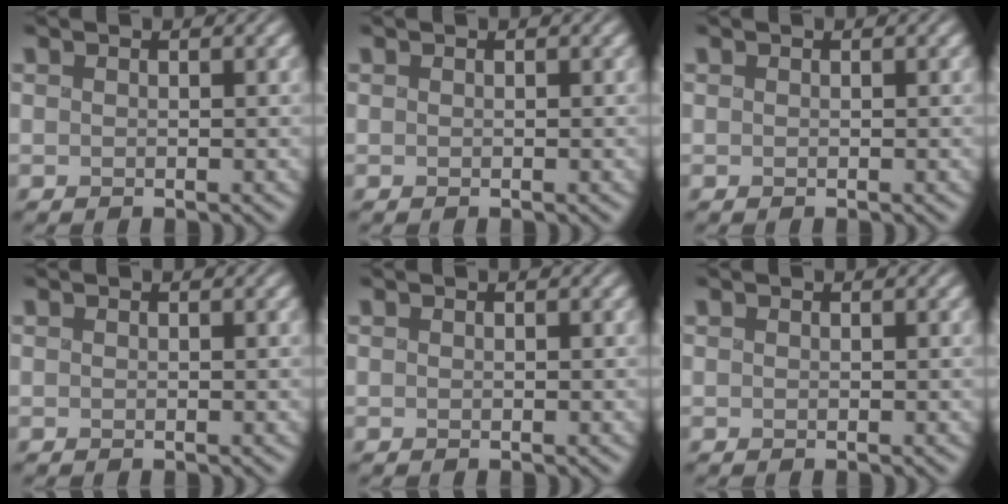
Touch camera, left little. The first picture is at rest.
{"total": 0.0}
{"total": 0.0}
{"total": 0.0}
{"total": 0.0}
{"total": 0.0}